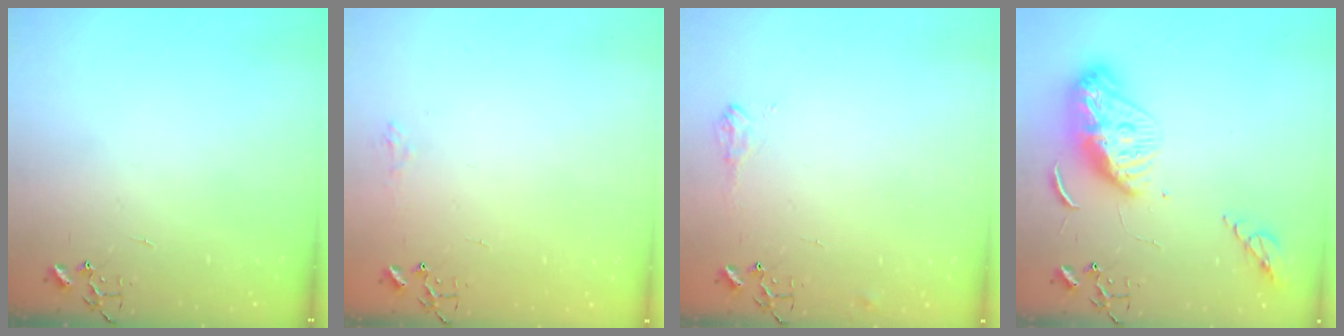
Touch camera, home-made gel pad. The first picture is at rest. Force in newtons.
{"total": 7.3, "press": 7.3, "slide": 0.6}
{"total": 6.3, "press": 6.3, "slide": 0.8}
{"total": 12.1, "press": 12.1, "slide": 0.6}